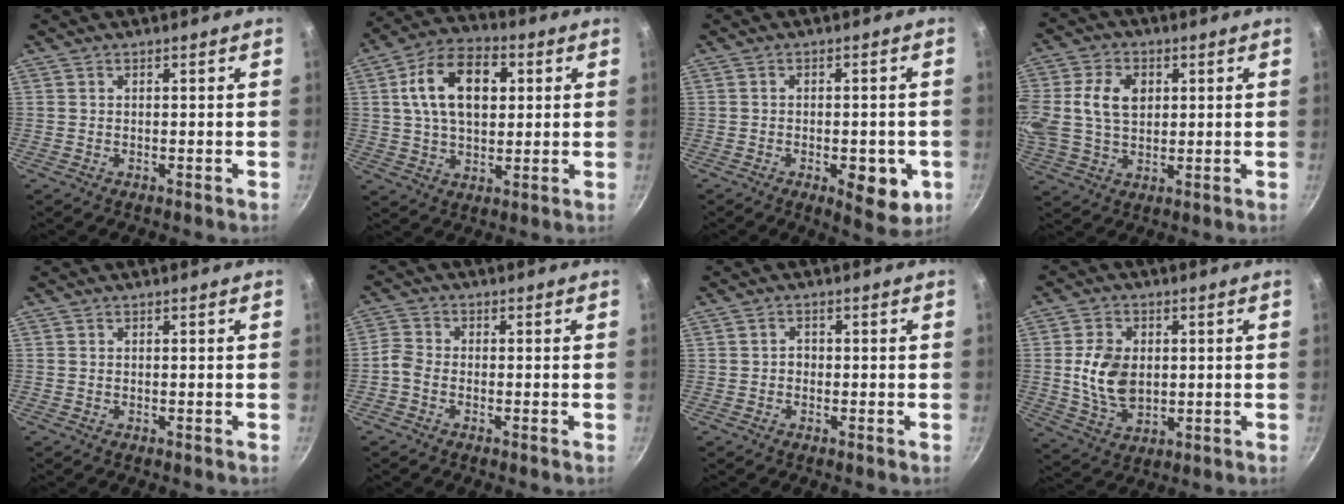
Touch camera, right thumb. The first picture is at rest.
{"total": 15.0, "force": [3.5, 9.4, 11.1], "torque": [-0.169, 0.011, 0.049]}
{"total": 9.0, "force": [-3.0, 4.1, 7.5], "torque": [-0.067, 0.003, -0.033]}
{"total": 14.9, "force": [2.6, 10.8, 9.9], "torque": [-0.212, 0.023, 0.047]}
{"total": 0.0}
{"total": 3.0, "force": [-1.7, 2.0, 1.5], "torque": [-0.039, 0.017, -0.046]}
{"total": 1.3, "force": [-0.4, 1.1, 0.6], "torque": [-0.005, 0.007, -0.008]}
{"total": 10.2, "force": [0.5, 7.1, 7.3], "torque": [-0.121, -0.007, 0.014]}